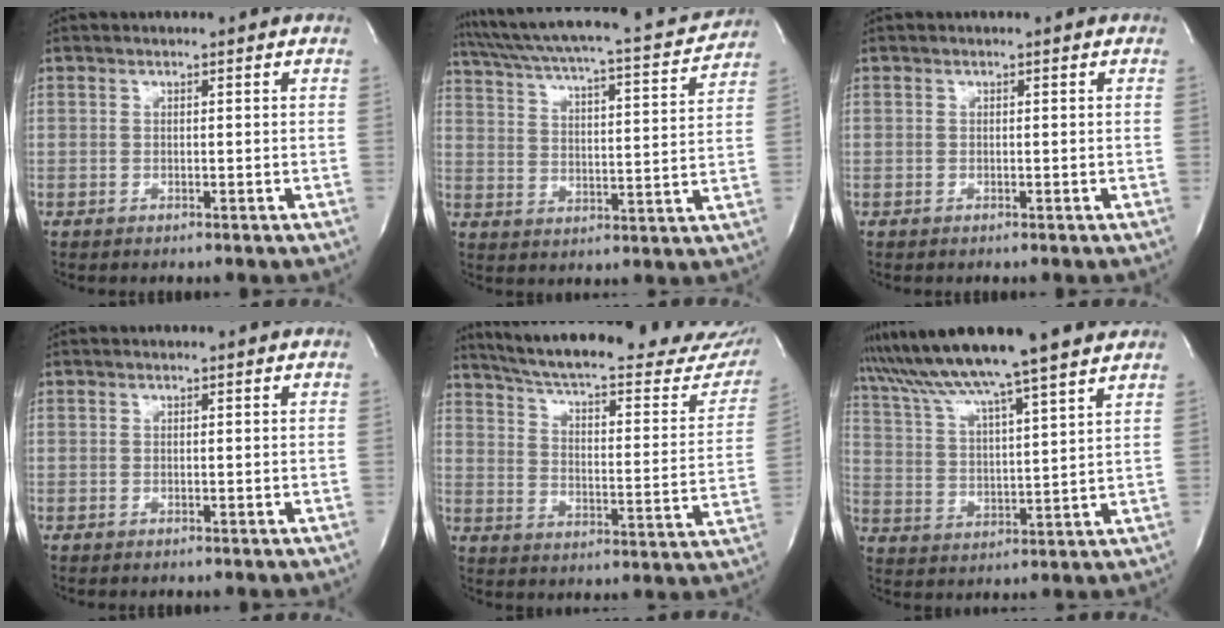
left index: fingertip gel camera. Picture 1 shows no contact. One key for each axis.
{"total": 19.3, "fx": 17.5, "fy": 1.3, "fz": 7.9, "tx": -0.140, "ty": -0.019, "tz": 0.246}
{"total": 0.0}
{"total": 0.0}
{"total": 31.2, "fx": 27.3, "fy": 5.7, "fz": 14.0, "tx": -0.225, "ty": -0.077, "tz": 0.340}
{"total": 17.1, "fx": 14.3, "fy": -1.0, "fz": 9.2, "tx": -0.171, "ty": 0.015, "tz": 0.231}